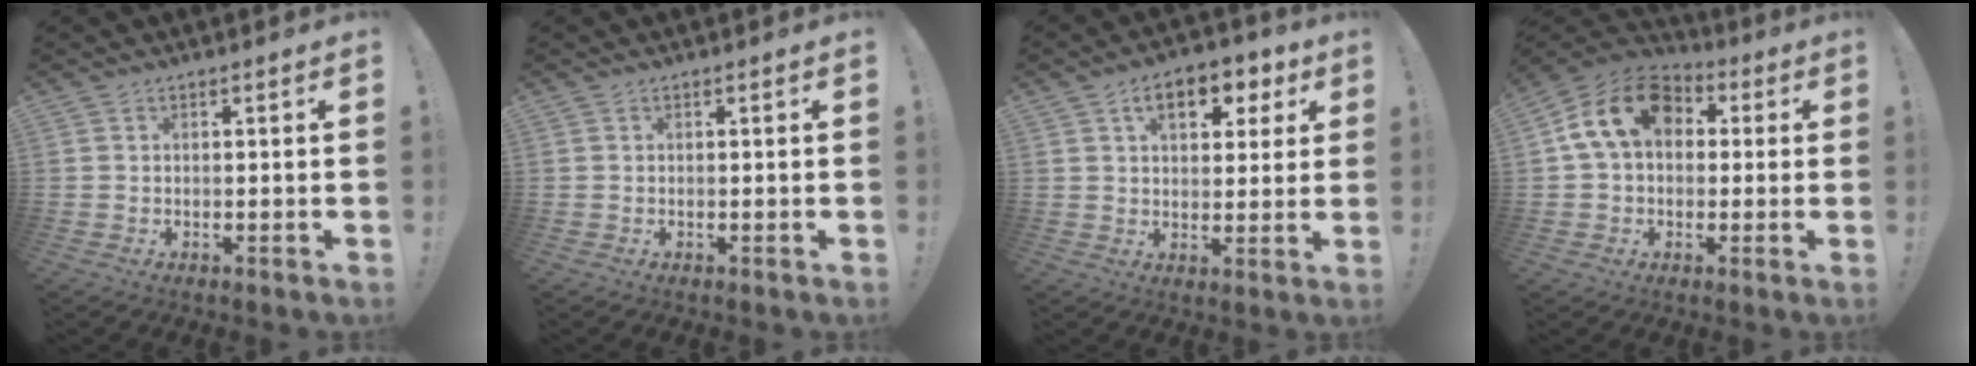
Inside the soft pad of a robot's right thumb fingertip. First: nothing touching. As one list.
[{"total": 0.0}, {"total": 9.8, "force": [4.4, 6.0, 6.5], "torque": [-0.092, -0.007, 0.074]}, {"total": 15.6, "force": [4.4, 11.2, 9.9], "torque": [-0.165, 0.007, 0.083]}]